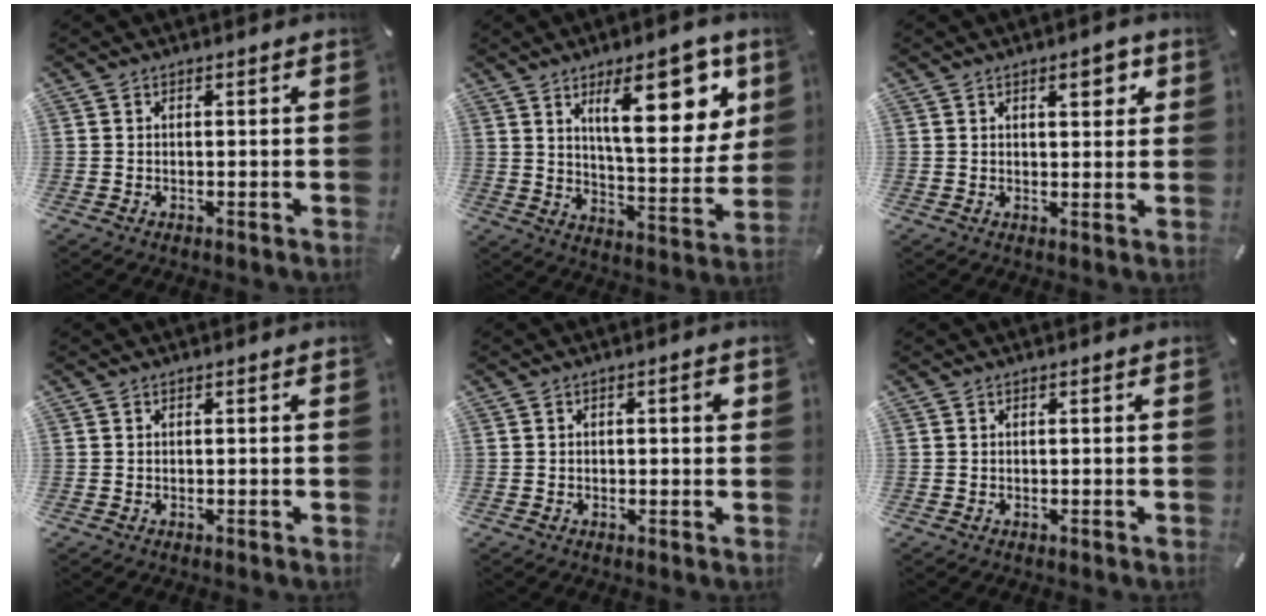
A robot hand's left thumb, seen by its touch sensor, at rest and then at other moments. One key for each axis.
{"total": 19.0, "fx": 9.1, "fy": 7.2, "fz": 15.0, "tx": -0.203, "ty": -0.039, "tz": 0.136}
{"total": 4.6, "fx": 2.3, "fy": 2.0, "fz": 3.4, "tx": -0.040, "ty": -0.006, "tz": 0.031}
{"total": 0.0}
{"total": 2.2, "fx": 0.3, "fy": 0.8, "fz": 2.0, "tx": -0.030, "ty": 0.003, "tz": 0.001}
{"total": 0.0}